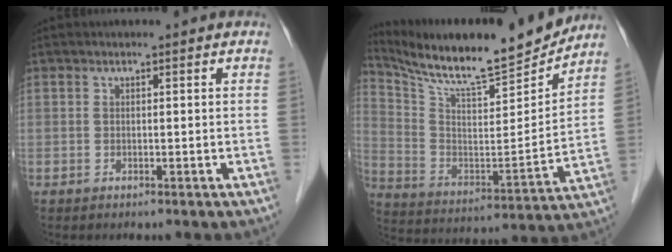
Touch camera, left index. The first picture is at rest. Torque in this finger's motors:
{"motor_torque": [-0.03, -0.17, 0.23, 0.07]}